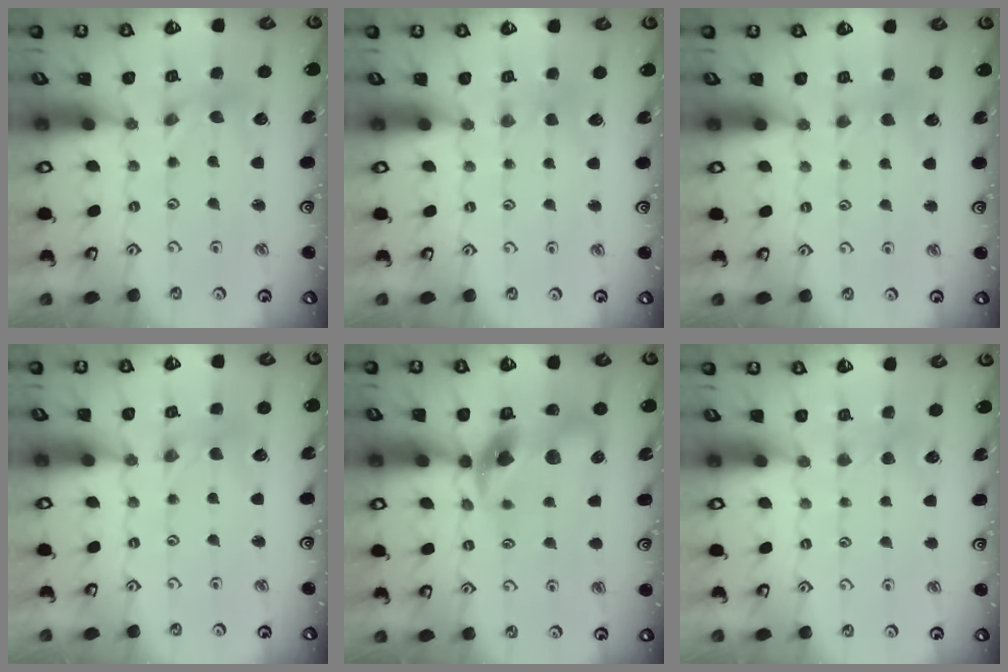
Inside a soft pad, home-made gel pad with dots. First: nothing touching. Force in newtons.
{"total": 1.1, "press": 1.1, "slide": 0.2}
{"total": 1.9, "press": 1.9, "slide": 0.4}
{"total": 0.0}
{"total": 12.4, "press": 12.3, "slide": 2.0}
{"total": 2.8, "press": 2.8, "slide": 0.5}